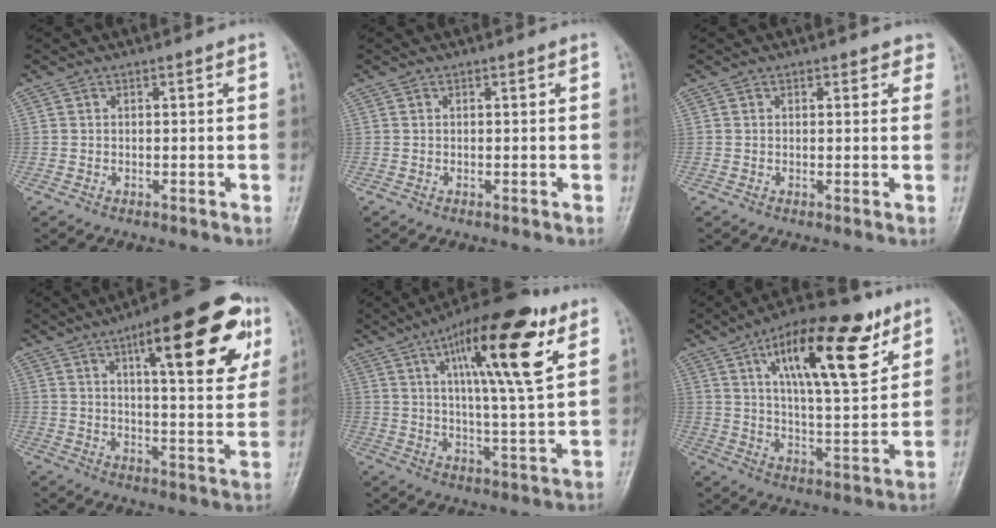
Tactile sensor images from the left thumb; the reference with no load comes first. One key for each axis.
{"total": 0.0}
{"total": 2.0, "fx": 1.4, "fy": 1.2, "fz": 0.6, "tx": 0.021, "ty": -0.003, "tz": 0.008}
{"total": 21.0, "fx": 9.6, "fy": 6.2, "fz": 17.7, "tx": -0.206, "ty": -0.017, "tz": 0.129}
{"total": 18.6, "fx": 8.5, "fy": 4.2, "fz": 16.0, "tx": -0.237, "ty": -0.028, "tz": 0.133}
{"total": 20.0, "fx": 10.0, "fy": 6.9, "fz": 15.9, "tx": -0.219, "ty": -0.033, "tz": 0.162}